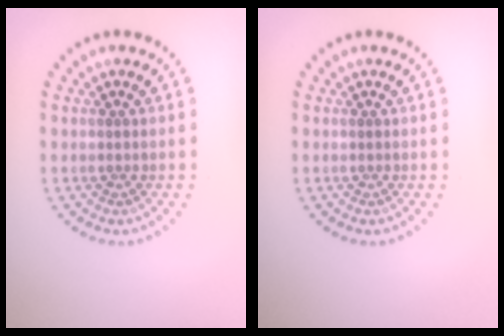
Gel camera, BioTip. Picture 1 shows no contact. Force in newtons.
{"total": 0.0}